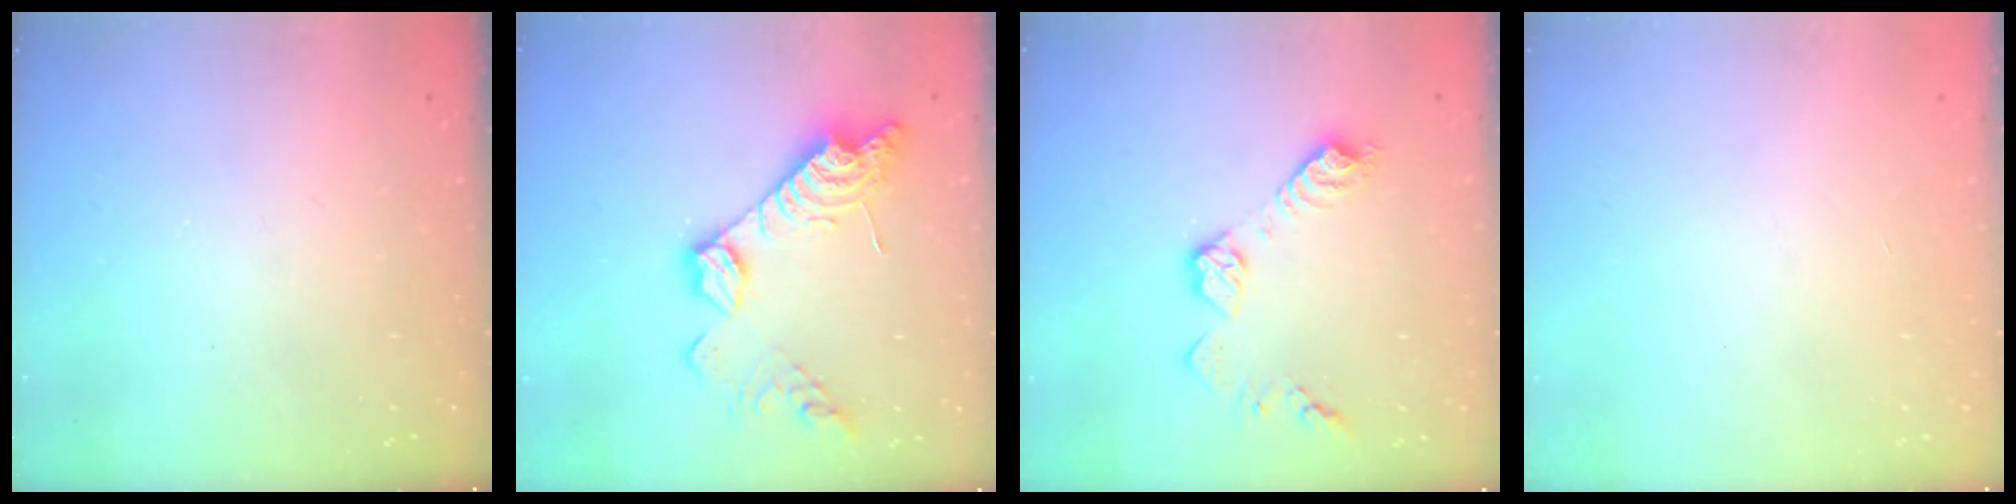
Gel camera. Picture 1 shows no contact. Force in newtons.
{"total": 16.6, "press": 16.6, "slide": 1.2}
{"total": 10.6, "press": 10.6, "slide": 0.4}
{"total": 0.0}